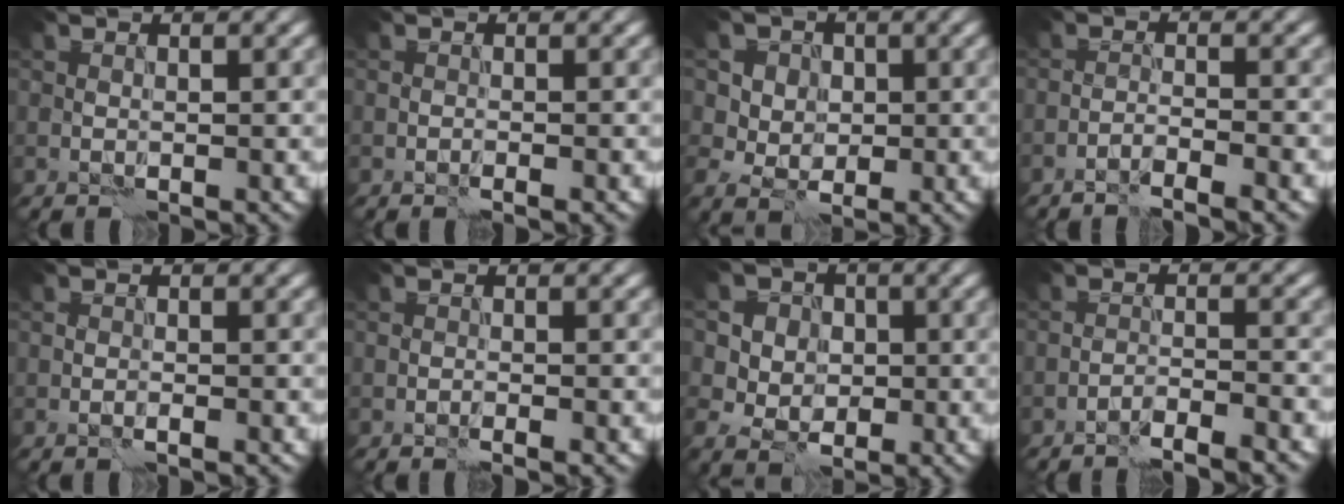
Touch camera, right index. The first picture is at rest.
{"total": 0.7, "force": [-0.6, -0.2, 0.4], "torque": [-0.009, 0.002, -0.012]}
{"total": 5.6, "force": [2.4, 4.5, 2.3], "torque": [-0.044, 0.010, 0.025]}
{"total": 2.5, "force": [-2.2, -0.4, 1.2], "torque": [-0.024, 0.008, -0.044]}
{"total": 0.7, "force": [-0.6, -0.1, 0.4], "torque": [-0.009, 0.003, -0.012]}
{"total": 1.0, "force": [-0.8, -0.3, 0.5], "torque": [-0.009, 0.001, -0.016]}
{"total": 6.2, "force": [1.6, 5.5, 2.5], "torque": [-0.040, 0.024, 0.005]}
{"total": 3.3, "force": [-3.0, -0.3, 1.4], "torque": [-0.021, 0.010, -0.055]}